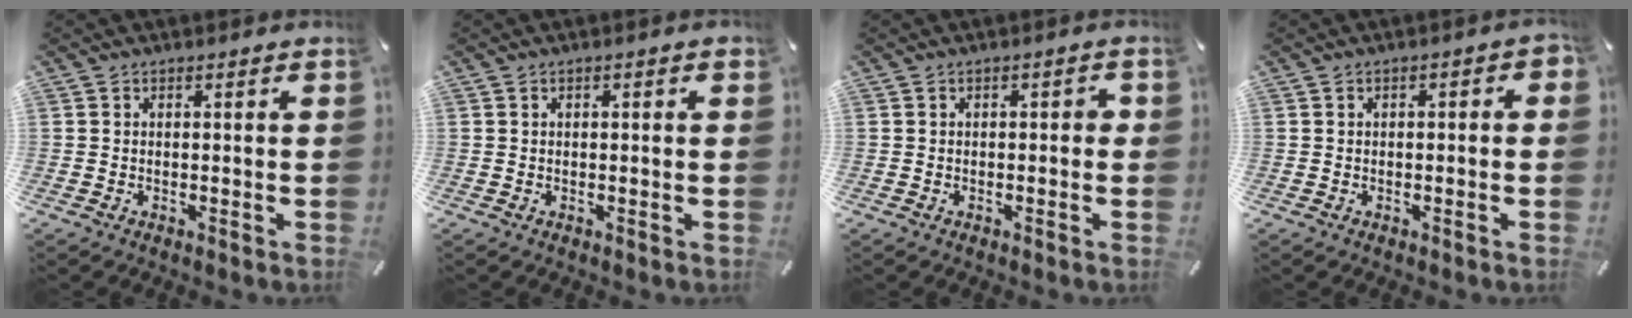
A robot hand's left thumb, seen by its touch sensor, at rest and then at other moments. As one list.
[{"total": 1.2, "force": [0.2, 0.4, 1.1], "torque": [-0.019, 0.002, 0.002]}, {"total": 1.6, "force": [-0.5, 0.8, 1.2], "torque": [-0.022, 0.006, -0.011]}, {"total": 2.1, "force": [-0.7, 1.1, 1.6], "torque": [-0.027, 0.007, -0.014]}]